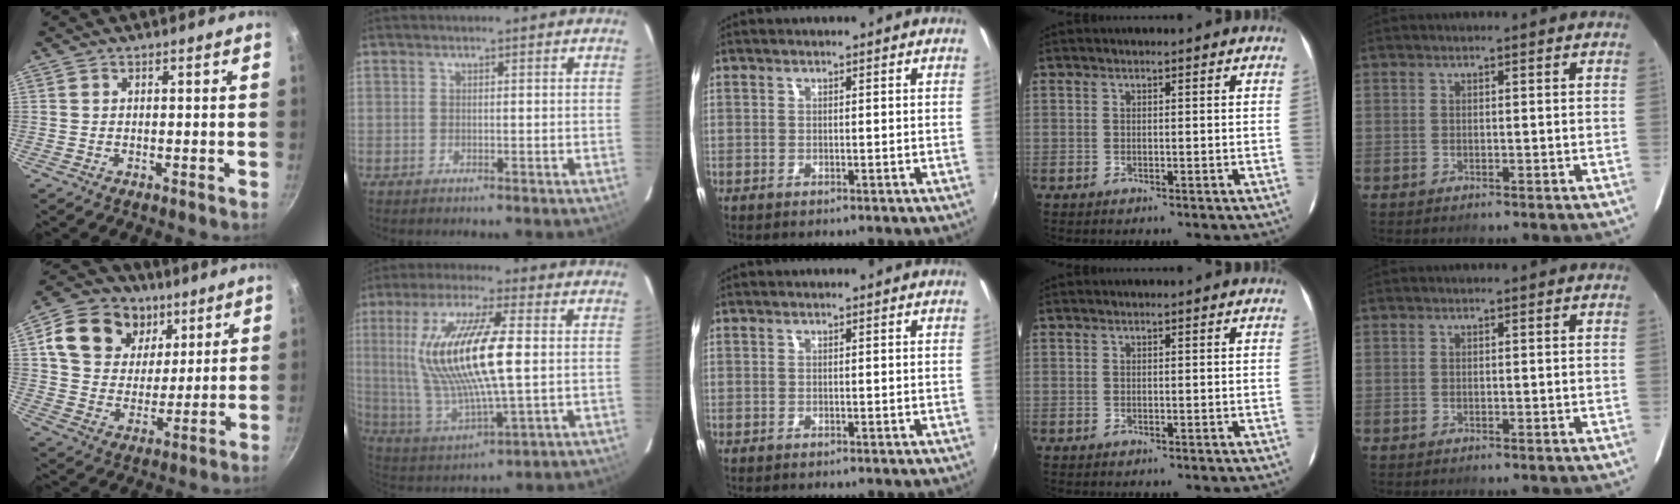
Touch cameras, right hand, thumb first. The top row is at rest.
{"thumb": {"total": 17.0, "force": [7.3, 13.1, 8.1], "torque": [-0.118, -0.018, 0.123]}, "index": {"total": 19.1, "force": [2.5, 4.5, 18.4], "torque": [-0.359, -0.003, 0.060]}}